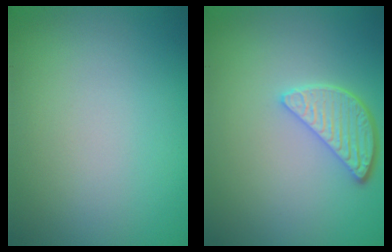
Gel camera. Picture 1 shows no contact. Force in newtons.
{"total": 3.4, "press": 2.9, "slide": 1.8}